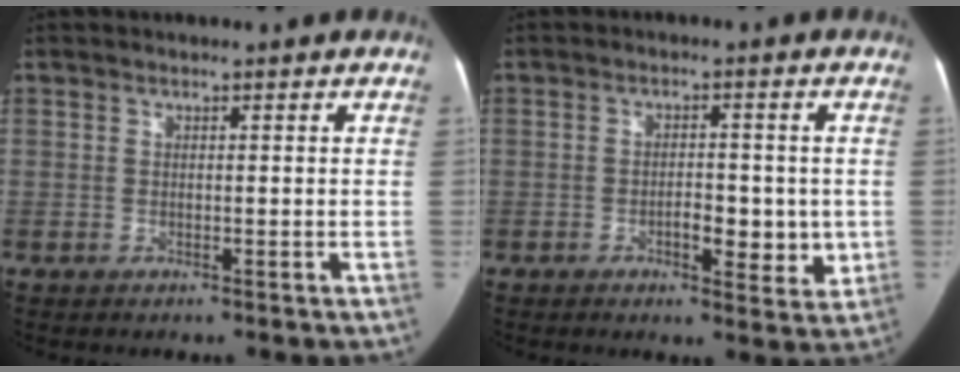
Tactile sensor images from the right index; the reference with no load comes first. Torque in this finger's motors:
{"motor_torque": [0.12, -0.17, 0.03, 0.01]}